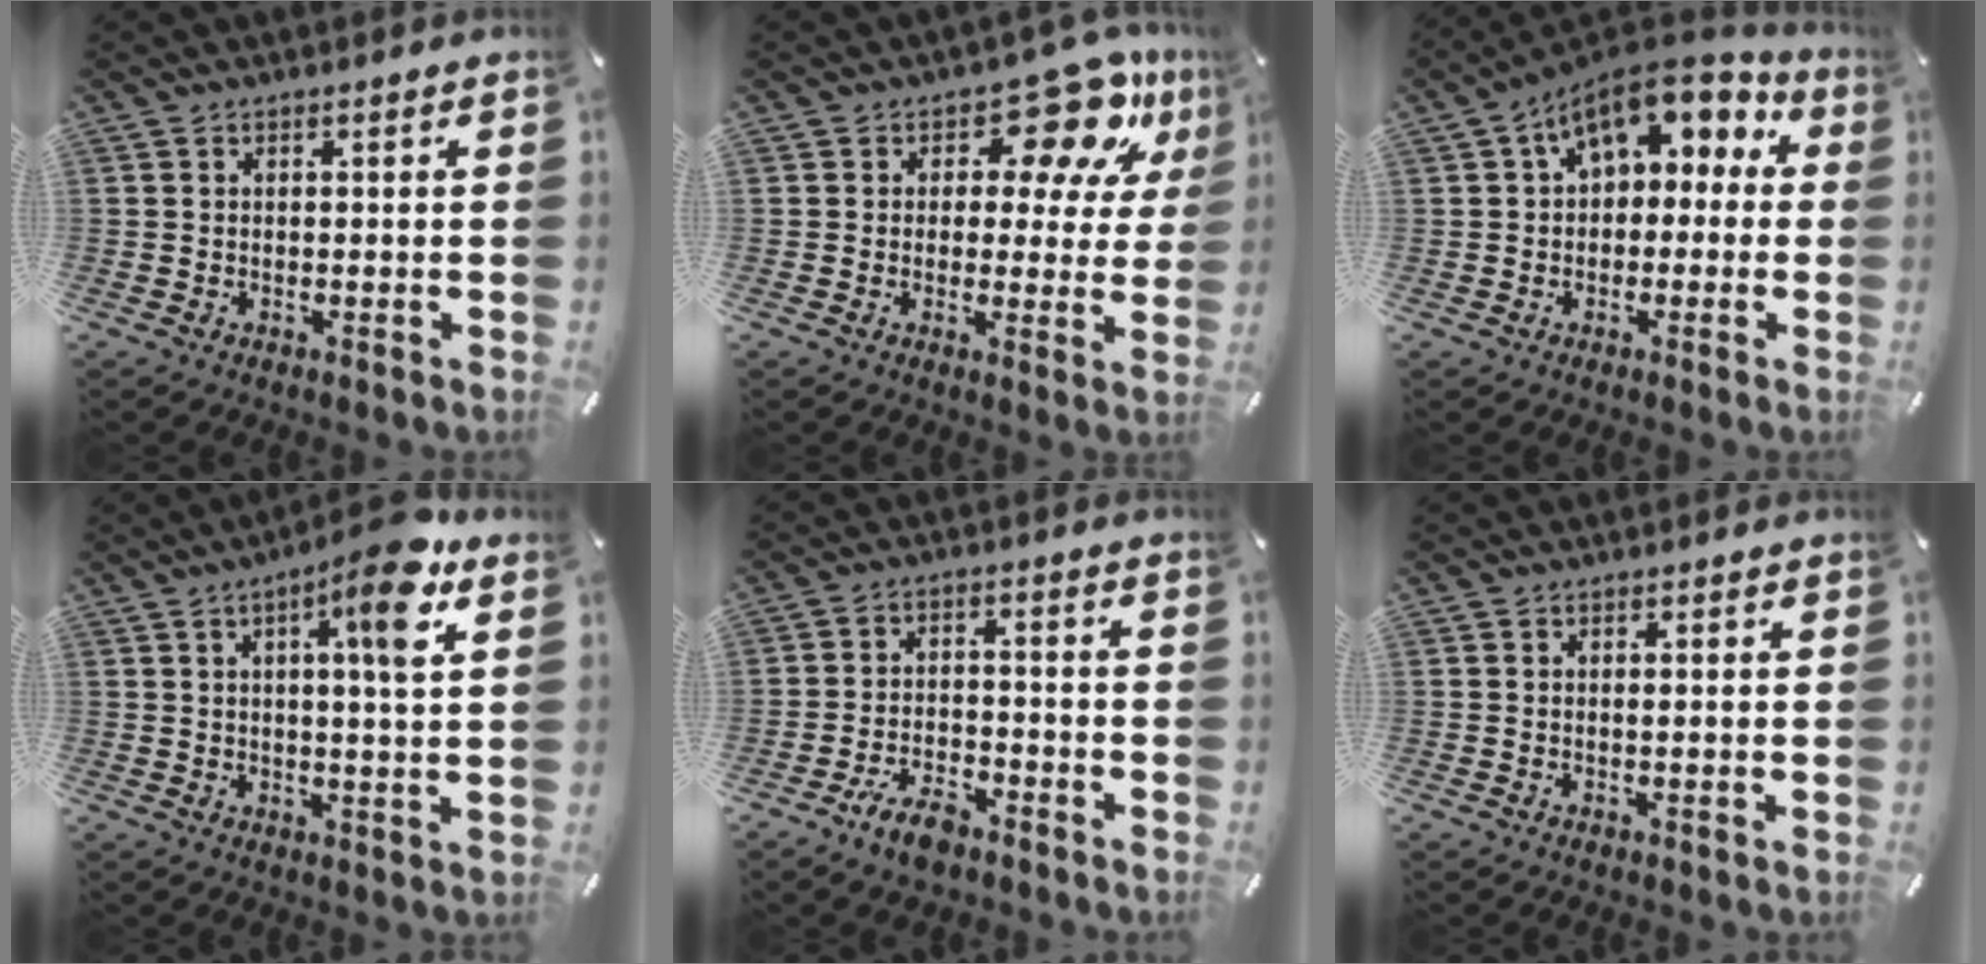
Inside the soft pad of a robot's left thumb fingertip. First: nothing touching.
{"total": 13.4, "force": [8.0, 6.8, 8.4], "torque": [-0.104, -0.051, 0.135]}
{"total": 9.9, "force": [4.7, 6.4, 5.9], "torque": [-0.095, -0.022, 0.088]}
{"total": 11.3, "force": [4.8, 1.8, 10.1], "torque": [-0.151, -0.014, 0.067]}
{"total": 6.6, "force": [-4.9, 2.7, 3.3], "torque": [-0.066, 0.023, -0.091]}
{"total": 0.0}